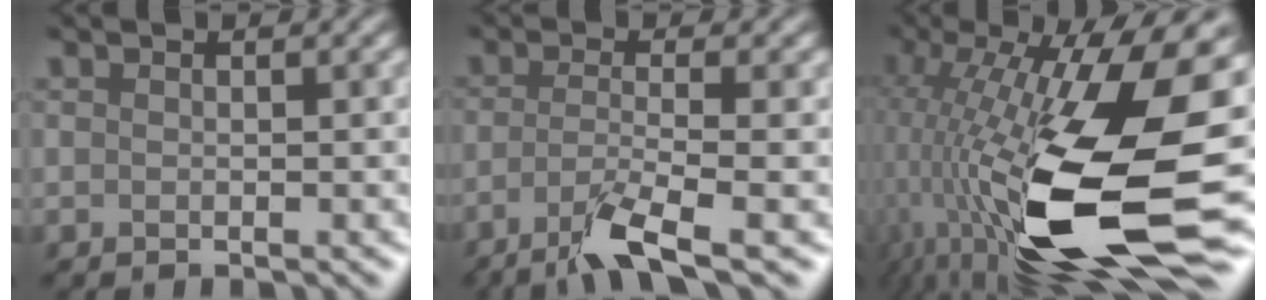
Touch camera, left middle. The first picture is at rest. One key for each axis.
{"total": 4.1, "fx": -3.4, "fy": -0.5, "fz": 2.3, "tx": -0.064, "ty": -0.007, "tz": -0.056}
{"total": 16.7, "fx": -3.4, "fy": 6.6, "fz": 15.0, "tx": -0.319, "ty": -0.021, "tz": -0.049}